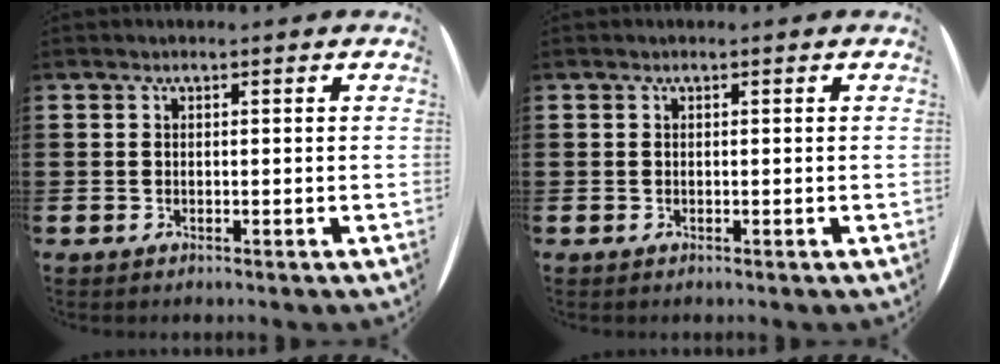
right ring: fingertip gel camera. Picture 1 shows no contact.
{"total": 0.0}